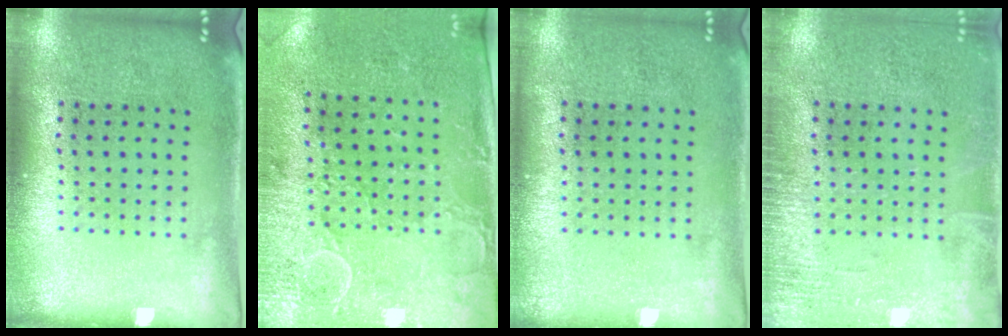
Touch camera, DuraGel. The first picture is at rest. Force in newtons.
{"total": 3.0, "press": 2.4, "slide": 1.7}
{"total": 0.0}
{"total": 2.2, "press": 2.2, "slide": 0.3}